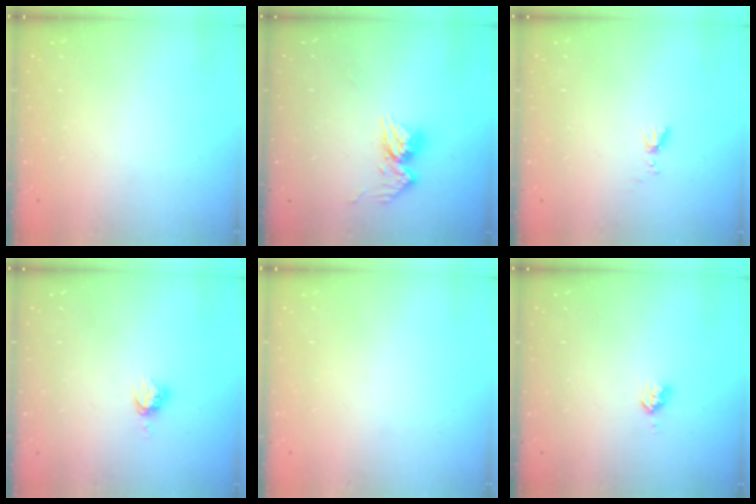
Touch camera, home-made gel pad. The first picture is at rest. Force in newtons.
{"total": 10.3, "press": 10.3, "slide": 0.9}
{"total": 3.7, "press": 3.6, "slide": 0.7}
{"total": 4.9, "press": 4.8, "slide": 0.4}
{"total": 0.5, "press": 0.5, "slide": 0.1}
{"total": 3.7, "press": 3.7, "slide": 0.5}